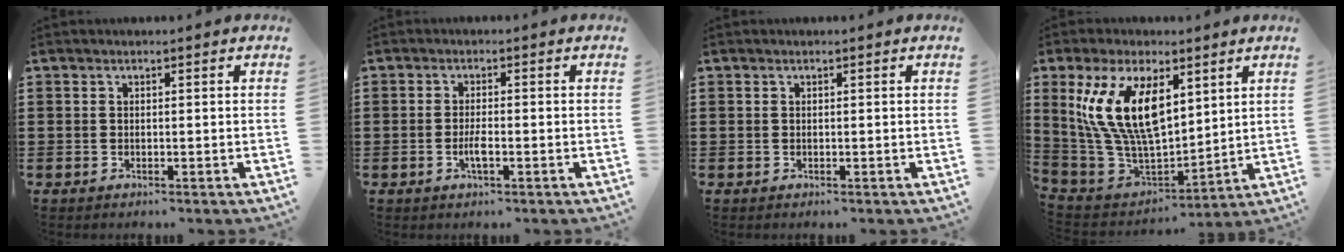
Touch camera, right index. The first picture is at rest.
{"total": 2.7, "force": [-1.0, 0.6, 2.4], "torque": [-0.051, 0.000, -0.019]}
{"total": 0.0}
{"total": 14.4, "force": [5.2, 6.9, 11.6], "torque": [-0.263, -0.006, 0.096]}